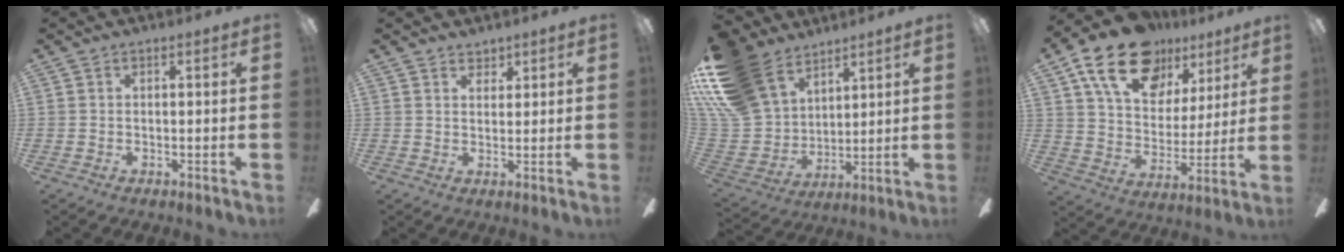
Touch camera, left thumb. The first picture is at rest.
{"total": 2.7, "force": [2.3, 1.3, 0.2], "torque": [0.009, -0.013, 0.042]}
{"total": 21.5, "force": [13.4, 13.5, 10.1], "torque": [-0.240, -0.062, 0.255]}
{"total": 20.5, "force": [12.9, 12.1, 10.4], "torque": [-0.183, -0.063, 0.233]}